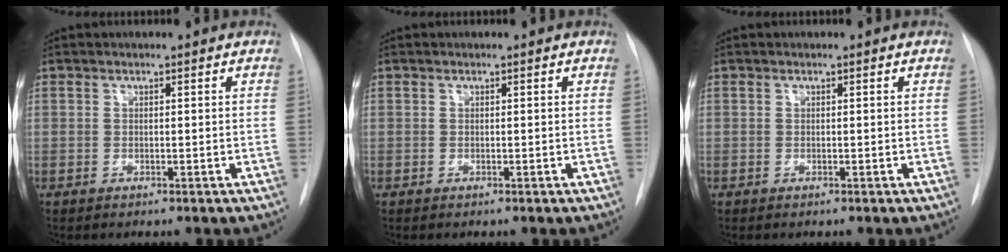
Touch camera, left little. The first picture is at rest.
{"total": 0.0}
{"total": 0.0}